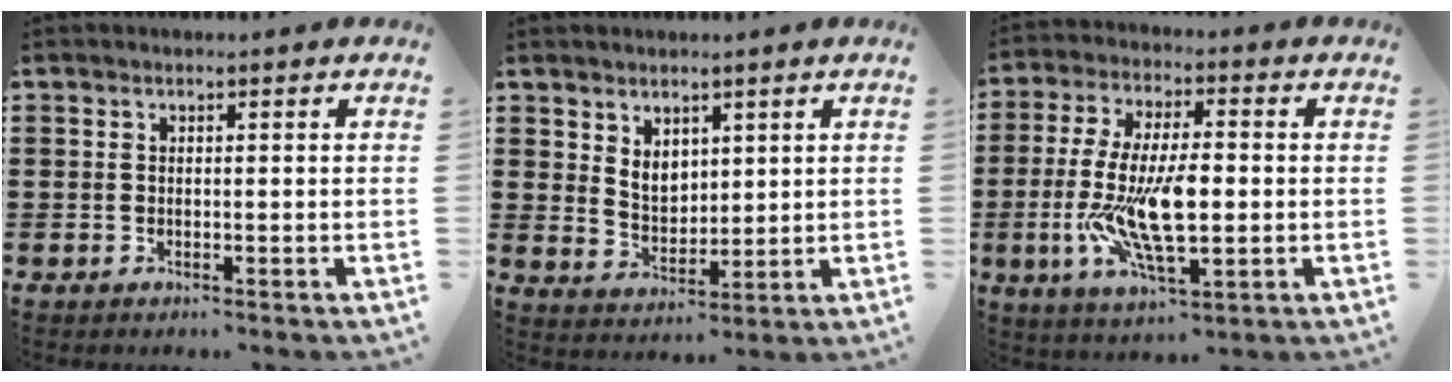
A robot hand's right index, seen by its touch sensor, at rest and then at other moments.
{"total": 4.2, "force": [2.5, 2.9, 1.9], "torque": [-0.039, 0.003, 0.044]}
{"total": 13.4, "force": [-1.7, 5.3, 12.1], "torque": [-0.266, -0.014, -0.033]}